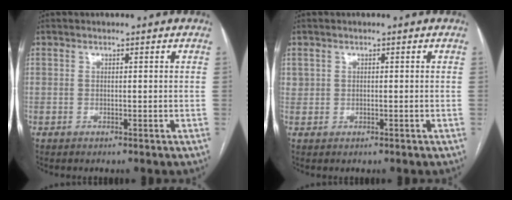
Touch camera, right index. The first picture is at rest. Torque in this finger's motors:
{"motor_torque": [0.12, 0.08, 0.02, 0.01]}